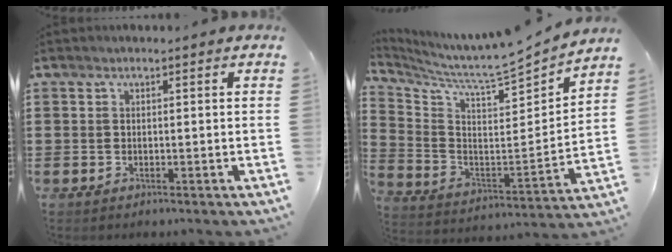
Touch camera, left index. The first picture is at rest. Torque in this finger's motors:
{"motor_torque": [2.14, 0.00, 0.53, 0.06]}